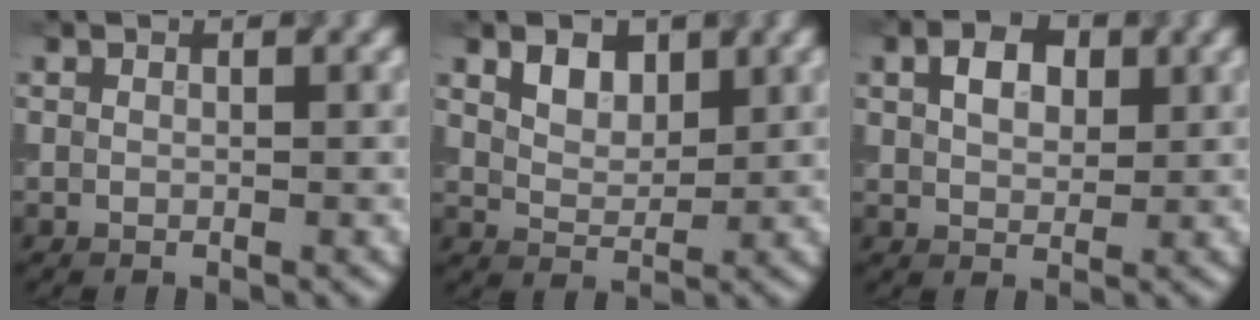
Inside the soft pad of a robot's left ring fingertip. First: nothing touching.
{"total": 2.7, "force": [1.5, 1.7, 1.5], "torque": [-0.030, 0.000, 0.028]}
{"total": 3.3, "force": [1.0, 2.2, 2.2], "torque": [-0.041, 0.006, 0.016]}